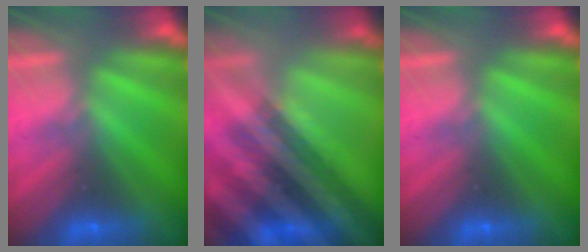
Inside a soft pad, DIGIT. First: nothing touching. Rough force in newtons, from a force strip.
{"total": 3.5}
{"total": 0.0}